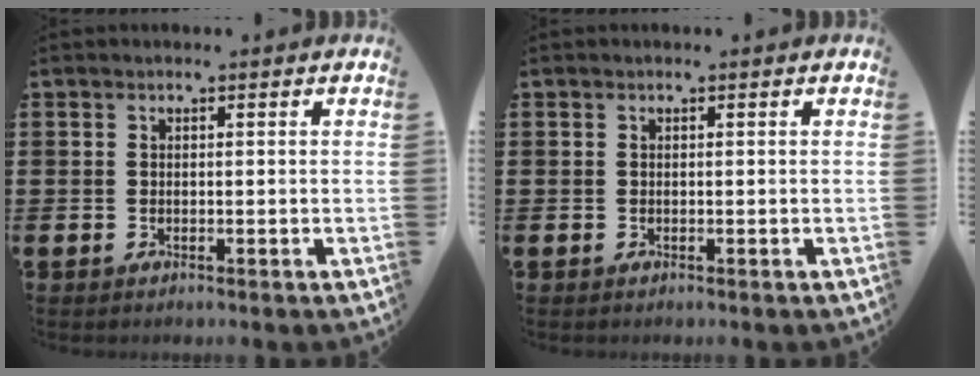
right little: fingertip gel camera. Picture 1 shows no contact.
{"total": 0.0}